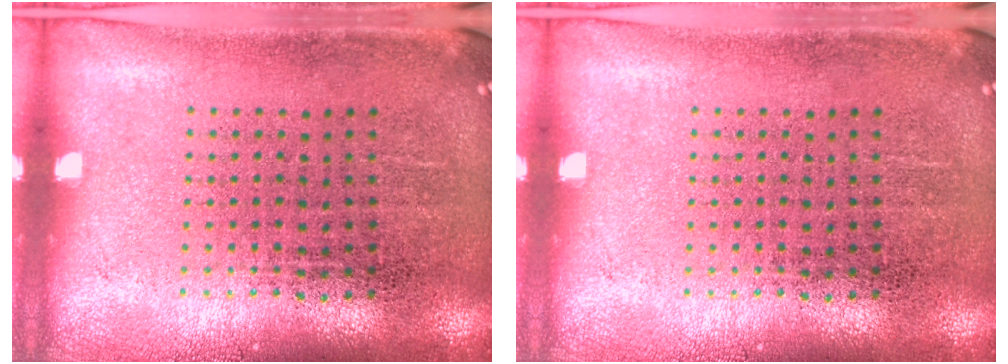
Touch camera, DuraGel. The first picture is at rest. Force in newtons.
{"total": 0.0}